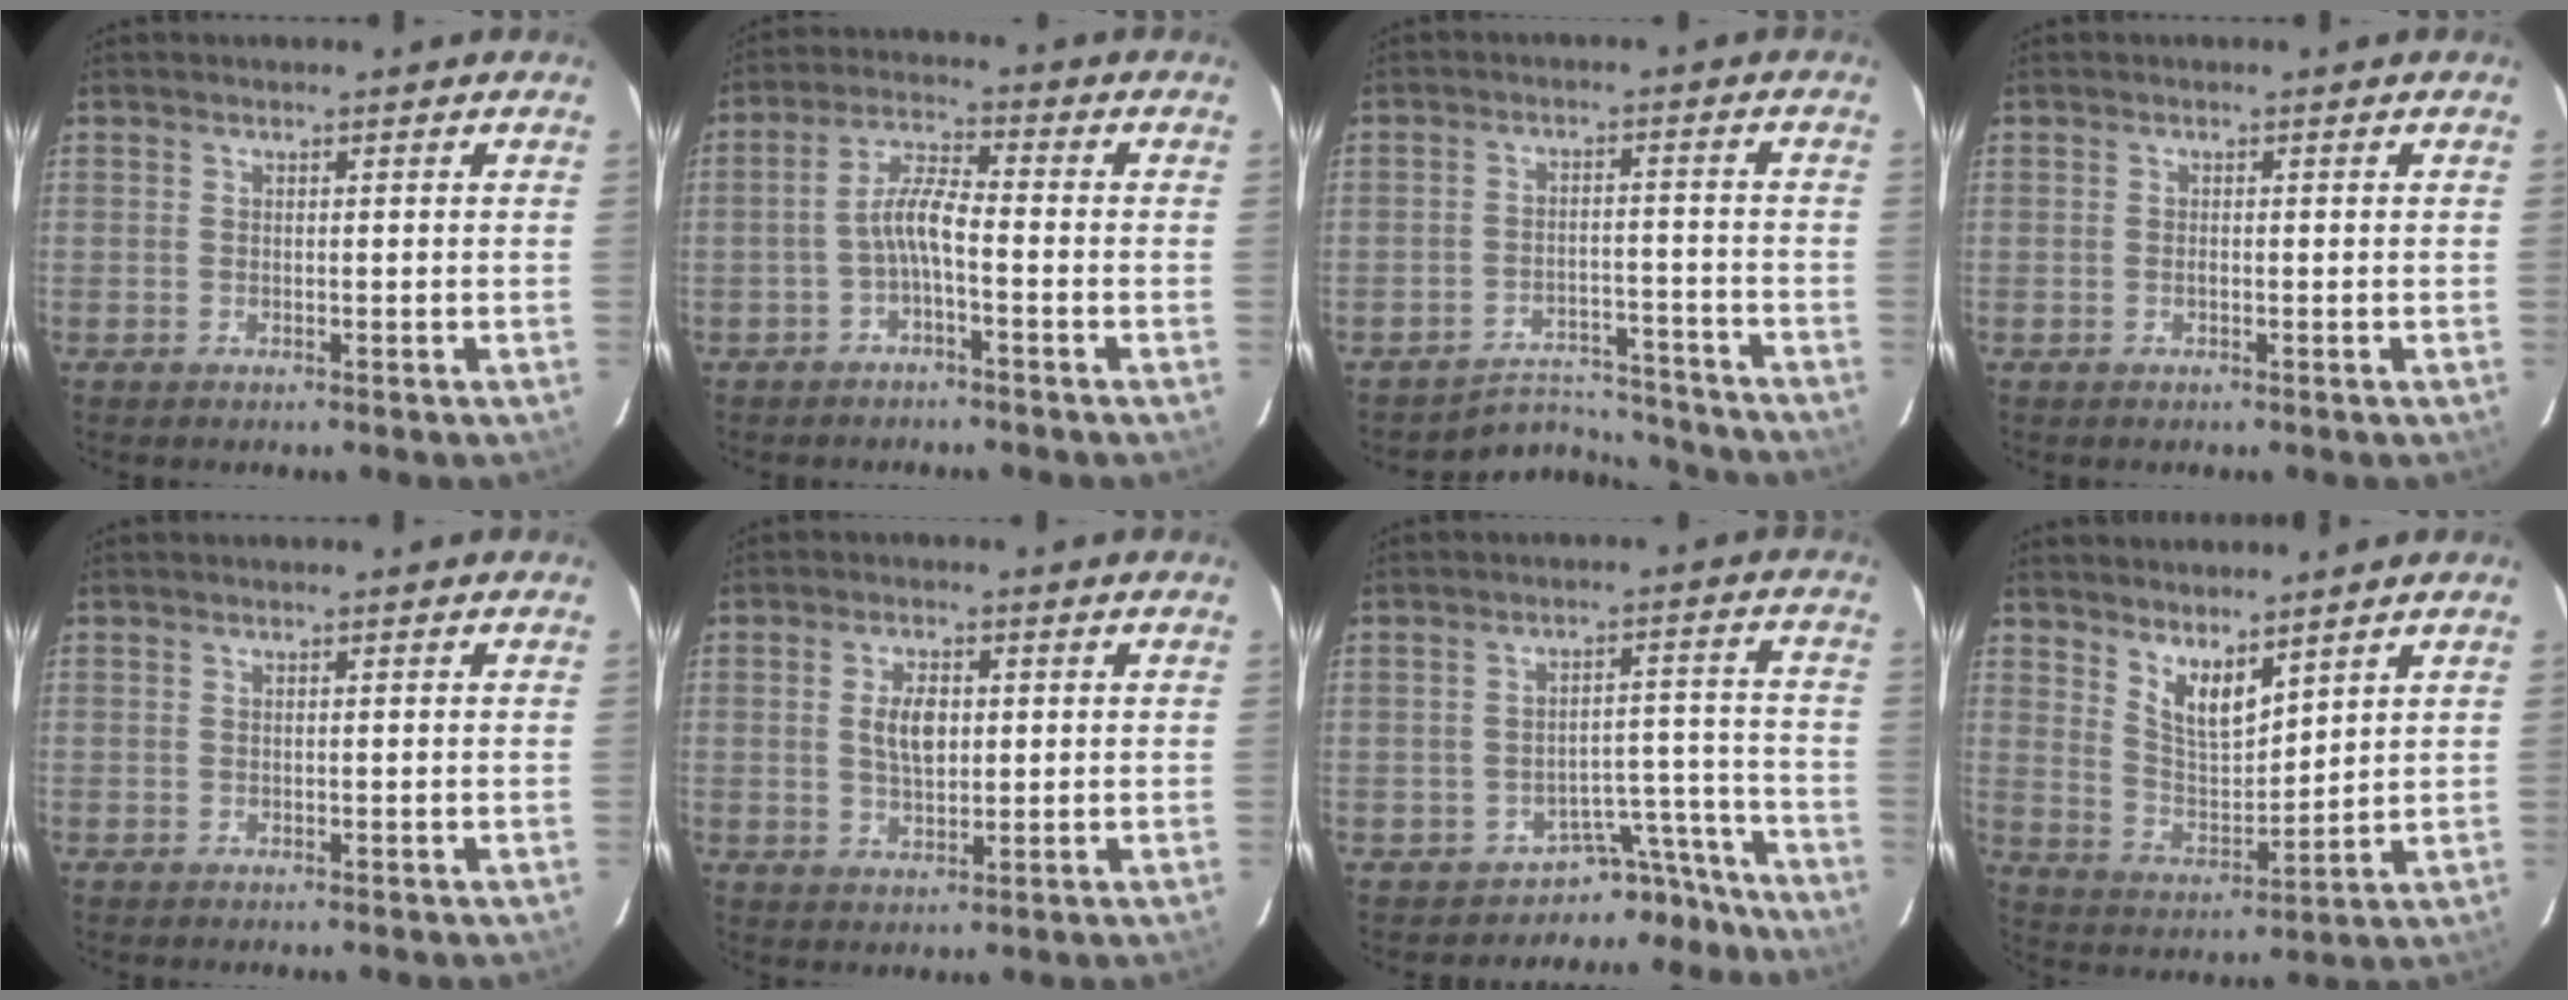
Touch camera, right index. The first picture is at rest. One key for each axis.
{"total": 4.8, "fx": -2.1, "fy": 0.8, "fz": 4.3, "tx": -0.094, "ty": 0.015, "tz": -0.040}
{"total": 10.0, "fx": -9.6, "fy": 2.8, "fz": 0.0, "tx": -0.010, "ty": 0.035, "tz": -0.134}
{"total": 0.6, "fx": -0.2, "fy": 0.3, "fz": 0.5, "tx": -0.010, "ty": 0.001, "tz": -0.005}
{"total": 0.0}
{"total": 5.4, "fx": 0.7, "fy": 2.9, "fz": 4.5, "tx": -0.082, "ty": 0.005, "tz": 0.016}
{"total": 10.2, "fx": -9.2, "fy": 4.0, "fz": -1.4, "tx": 0.053, "ty": 0.074, "tz": -0.127}
{"total": 8.1, "fx": 5.9, "fy": 2.8, "fz": 4.8, "tx": -0.082, "ty": -0.009, "tz": 0.117}